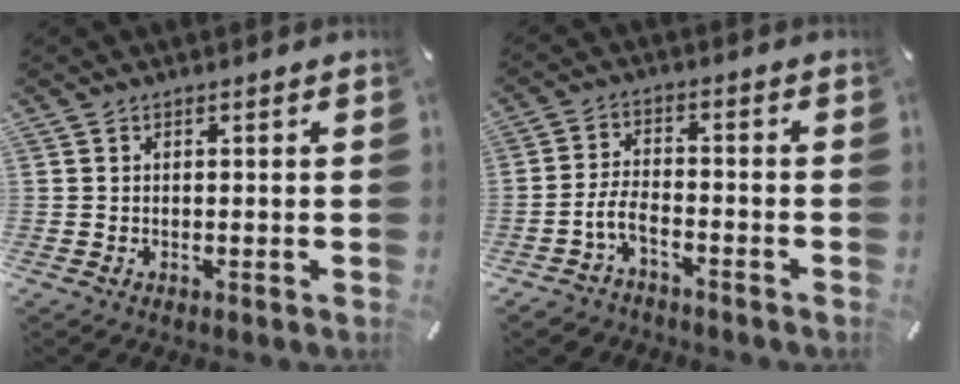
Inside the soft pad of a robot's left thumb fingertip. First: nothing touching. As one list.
[{"total": 5.9, "force": [-3.2, 3.2, 3.7], "torque": [-0.087, 0.011, -0.065]}]